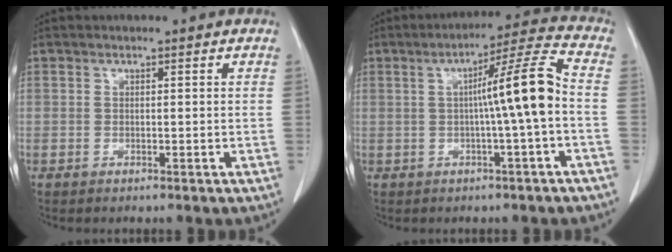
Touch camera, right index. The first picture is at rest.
{"total": 9.5, "force": [-0.5, -1.0, 9.5], "torque": [-0.144, 0.020, -0.008]}